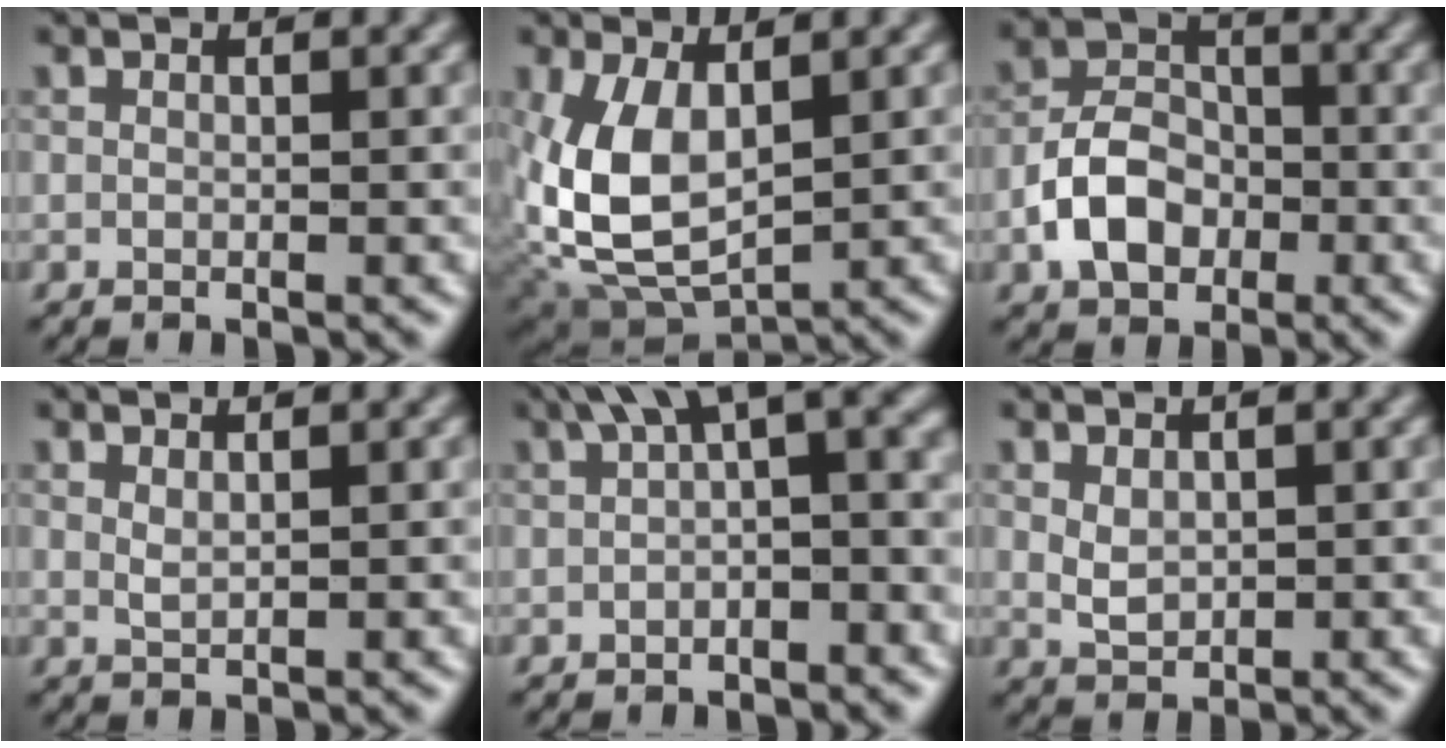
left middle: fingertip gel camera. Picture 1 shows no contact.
{"total": 7.0, "force": [1.2, 3.7, 5.9], "torque": [-0.137, -0.006, 0.026]}
{"total": 5.2, "force": [-1.9, 3.7, 3.1], "torque": [-0.055, 0.005, -0.039]}
{"total": 0.9, "force": [0.7, 0.2, 0.5], "torque": [-0.014, -0.002, 0.015]}
{"total": 6.4, "force": [1.9, 2.4, 5.7], "torque": [-0.072, 0.018, 0.018]}
{"total": 1.7, "force": [0.5, 1.1, 1.1], "torque": [-0.024, -0.003, 0.016]}